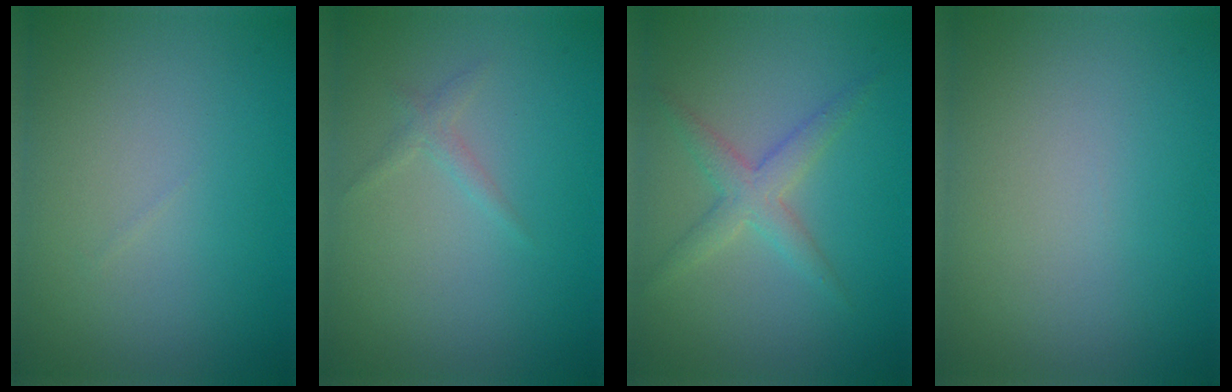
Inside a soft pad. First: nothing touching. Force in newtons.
{"total": 1.0, "press": 1.0, "slide": 0.0}
{"total": 2.7, "press": 2.7, "slide": 0.1}
{"total": 0.0}